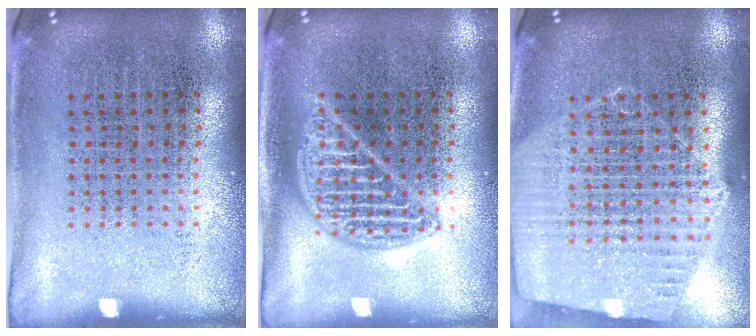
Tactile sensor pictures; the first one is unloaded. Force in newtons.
{"total": 2.1, "press": 2.1, "slide": 0.3}
{"total": 1.6, "press": 1.5, "slide": 0.4}